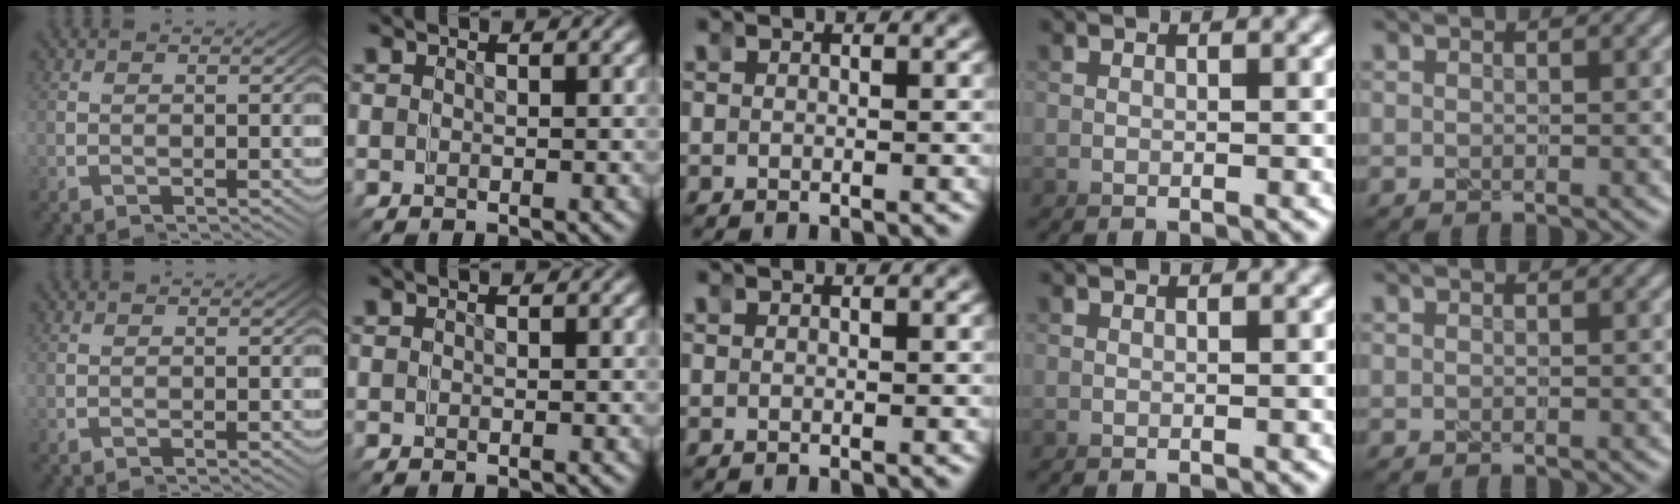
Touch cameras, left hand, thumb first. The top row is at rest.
{}